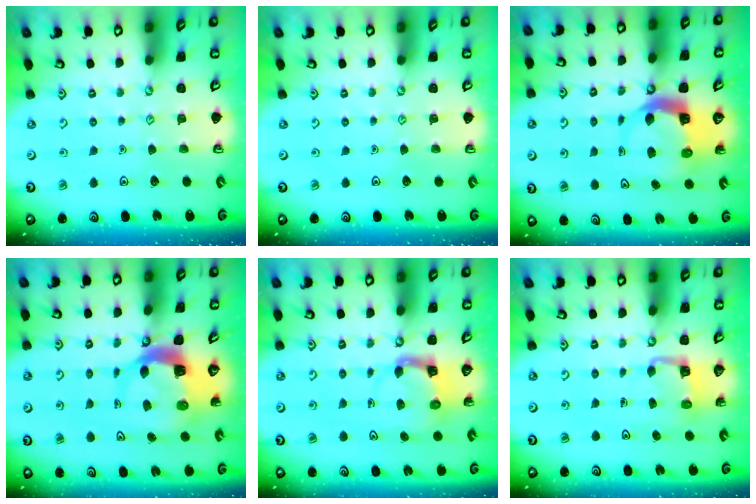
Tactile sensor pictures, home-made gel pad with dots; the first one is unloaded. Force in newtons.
{"total": 0.0}
{"total": 6.0, "press": 5.9, "slide": 0.7}
{"total": 6.8, "press": 6.7, "slide": 0.9}
{"total": 3.7, "press": 3.7, "slide": 0.4}
{"total": 3.9, "press": 3.9, "slide": 0.1}